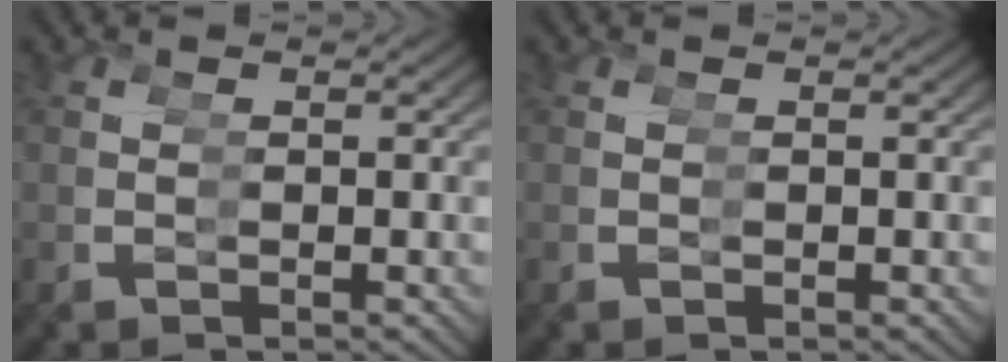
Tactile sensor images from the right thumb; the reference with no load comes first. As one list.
[{"total": 0.0}]